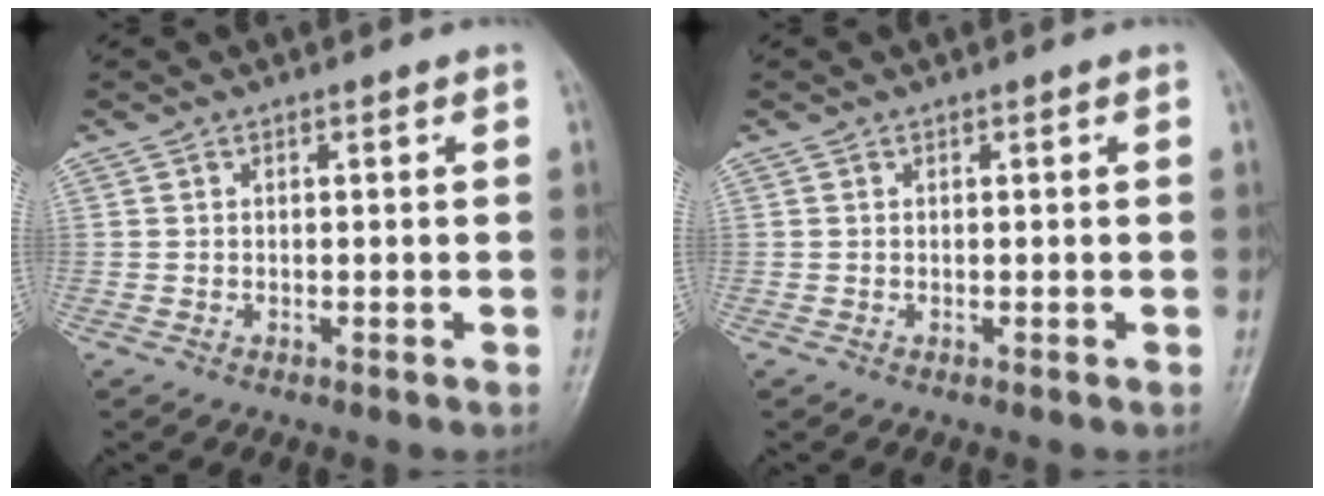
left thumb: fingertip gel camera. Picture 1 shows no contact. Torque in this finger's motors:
{"motor_torque": [0.04, -0.01, 0.00, -0.01, 0.00]}